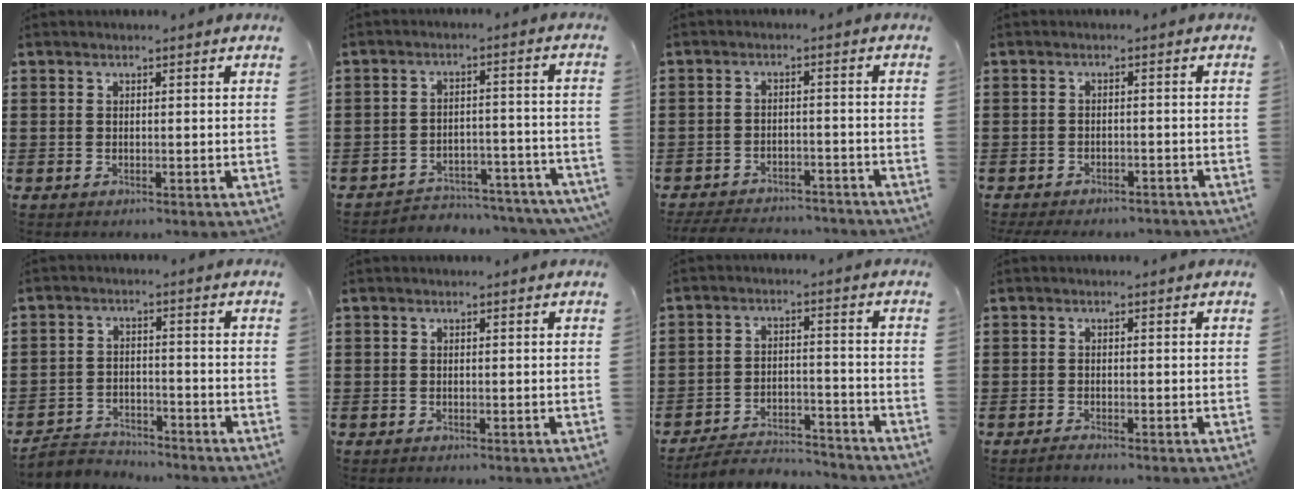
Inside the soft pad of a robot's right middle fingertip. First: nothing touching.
{"total": 4.0, "force": [-4.0, 0.6, 0.4], "torque": [-0.011, 0.008, -0.086]}
{"total": 4.3, "force": [-4.2, 0.9, 0.3], "torque": [-0.011, 0.008, -0.090]}
{"total": 2.4, "force": [-2.3, 0.5, -0.1], "torque": [-0.003, 0.002, -0.052]}
{"total": 3.9, "force": [-3.7, 1.1, 0.1], "torque": [-0.015, 0.003, -0.083]}
{"total": 0.0}
{"total": 4.5, "force": [-4.4, 0.9, 0.6], "torque": [-0.014, 0.008, -0.092]}
{"total": 0.8, "force": [-0.7, 0.0, 0.2], "torque": [-0.005, -0.002, -0.014]}